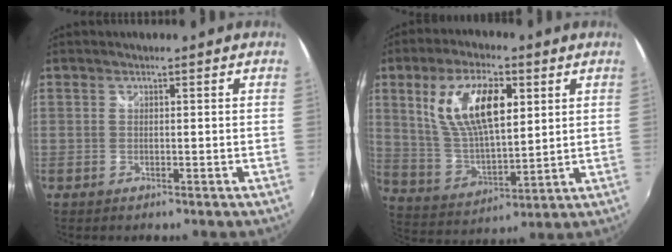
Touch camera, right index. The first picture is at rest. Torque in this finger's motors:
{"motor_torque": [1.19, 0.95, 0.43, 0.21]}